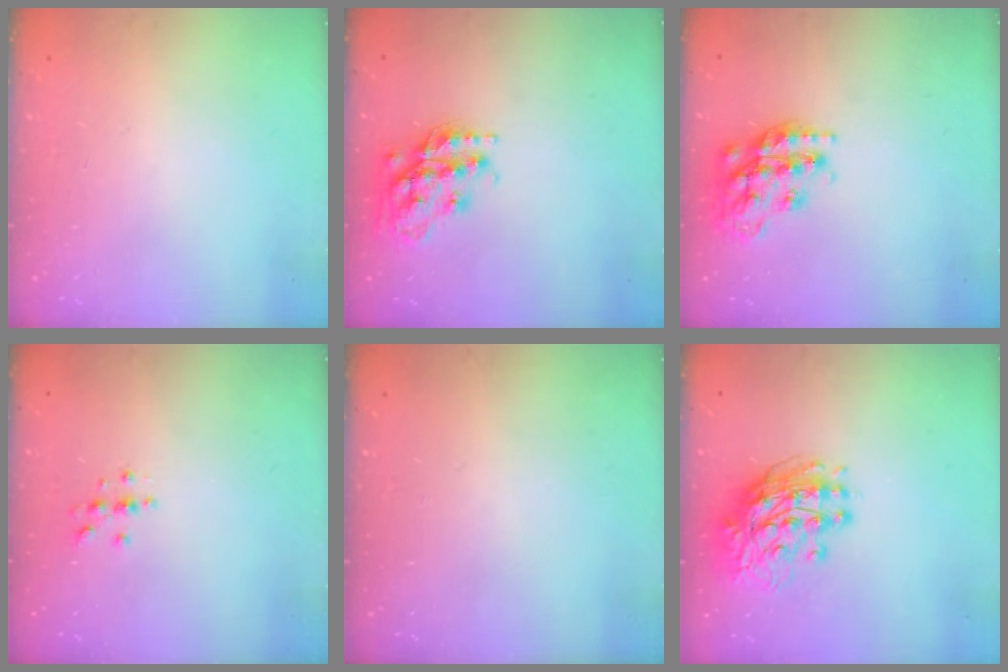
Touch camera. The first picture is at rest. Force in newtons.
{"total": 17.6, "press": 17.5, "slide": 1.3}
{"total": 17.8, "press": 17.7, "slide": 1.3}
{"total": 3.0, "press": 3.0, "slide": 0.4}
{"total": 0.0}
{"total": 12.2, "press": 12.1, "slide": 1.3}